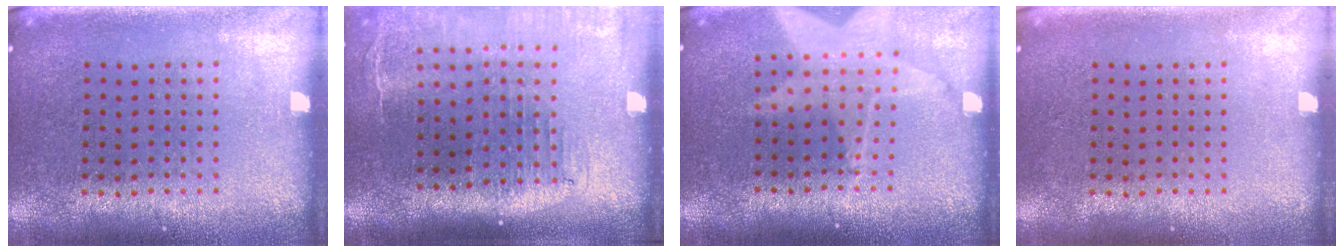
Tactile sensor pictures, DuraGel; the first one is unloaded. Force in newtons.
{"total": 2.1, "press": 1.7, "slide": 1.2}
{"total": 1.8, "press": 1.5, "slide": 1.1}
{"total": 0.0}